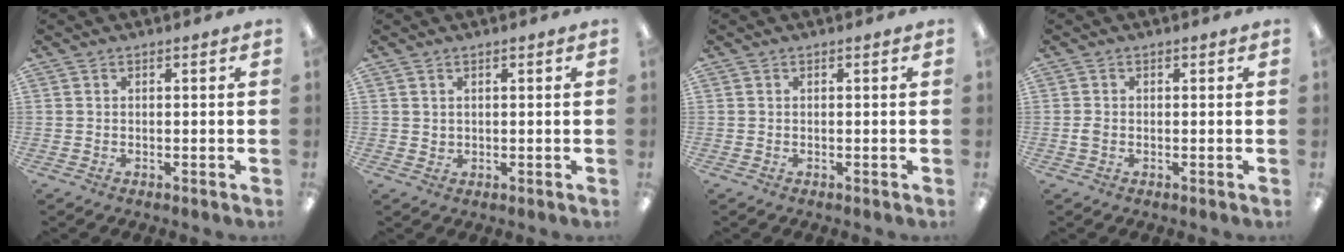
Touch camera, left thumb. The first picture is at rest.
{"total": 1.2, "force": [0.8, 0.9, 0.1], "torque": [-0.002, 0.002, 0.015]}
{"total": 0.0}
{"total": 1.5, "force": [-0.3, 1.1, 0.9], "torque": [-0.017, 0.003, -0.006]}